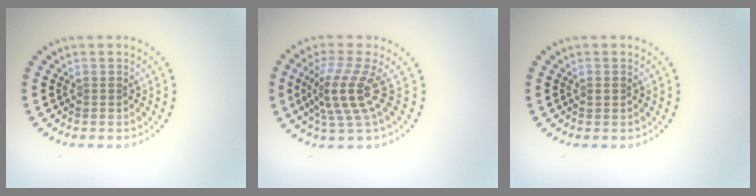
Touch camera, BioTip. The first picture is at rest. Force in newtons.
{"total": 4.2, "press": 2.8, "slide": 3.1}
{"total": 0.8, "press": 0.8, "slide": 0.1}